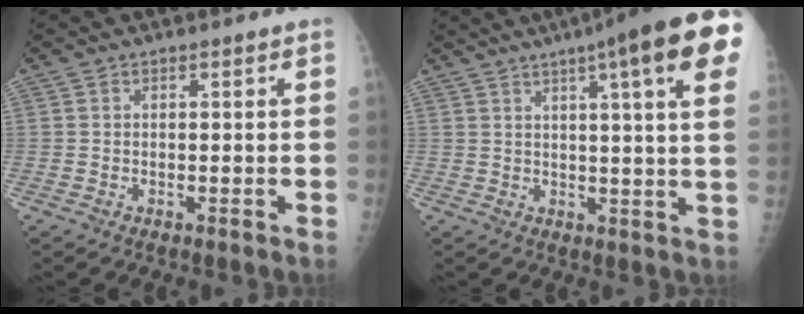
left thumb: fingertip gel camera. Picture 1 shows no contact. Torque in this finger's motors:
{"motor_torque": [3.17, 1.84, 2.01, -0.76, 0.22]}